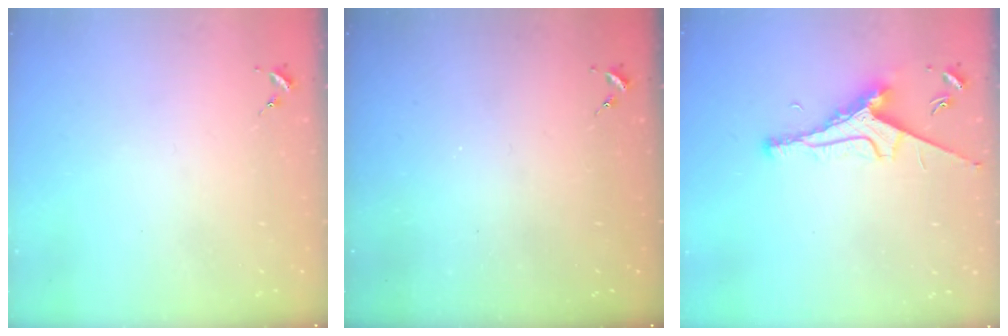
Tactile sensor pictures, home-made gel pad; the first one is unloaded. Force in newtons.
{"total": 0.0}
{"total": 8.3, "press": 8.2, "slide": 1.0}